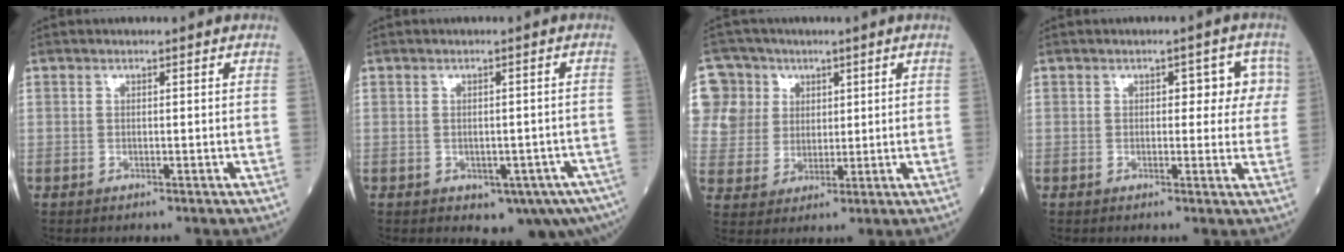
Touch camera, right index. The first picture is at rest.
{"total": 7.4, "force": [-4.6, 3.1, 4.8], "torque": [-0.038, 0.005, -0.056]}
{"total": 13.0, "force": [4.9, 11.9, 1.6], "torque": [-0.062, 0.044, 0.105]}
{"total": 4.9, "force": [1.2, 2.7, 3.9], "torque": [-0.029, 0.022, 0.010]}